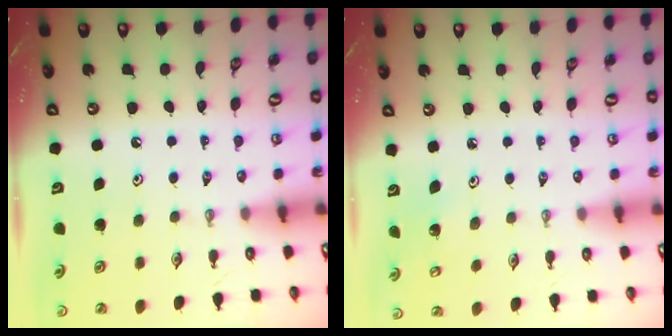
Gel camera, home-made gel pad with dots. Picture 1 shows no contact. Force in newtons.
{"total": 3.5, "press": 3.5, "slide": 0.2}